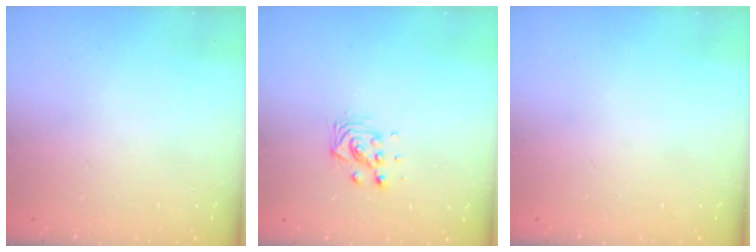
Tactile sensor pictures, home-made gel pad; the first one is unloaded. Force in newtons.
{"total": 6.1, "press": 6.1, "slide": 0.5}
{"total": 0.0}